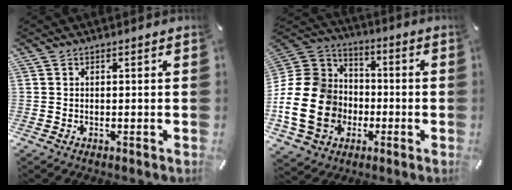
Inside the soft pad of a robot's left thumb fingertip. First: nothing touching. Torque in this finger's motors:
{"motor_torque": [0.14, 2.34, 1.57, 0.28, 0.68]}